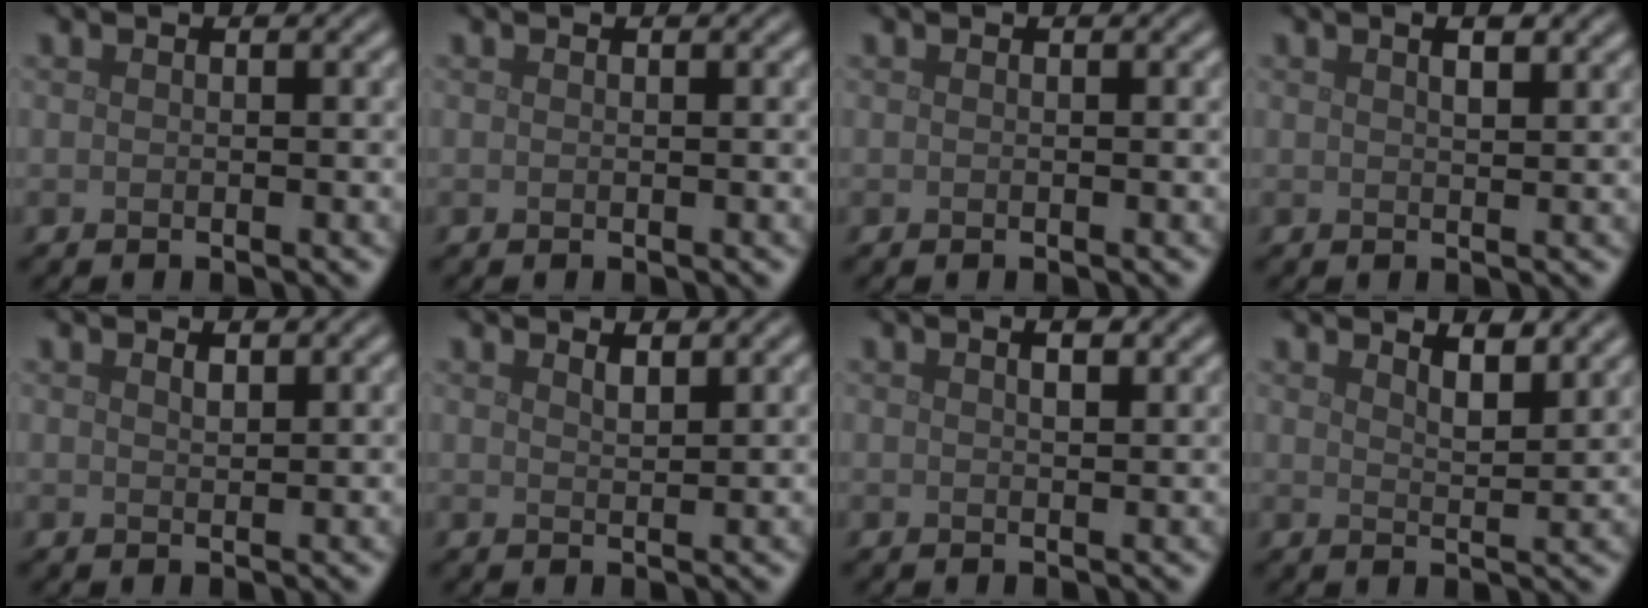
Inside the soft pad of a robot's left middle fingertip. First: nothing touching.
{"total": 0.0}
{"total": 0.0}
{"total": 1.9, "force": [1.2, 0.5, 1.3], "torque": [-0.015, 0.000, 0.020]}
{"total": 0.7, "force": [0.6, 0.2, 0.4], "torque": [-0.011, -0.003, 0.012]}
{"total": 1.1, "force": [1.0, 0.2, 0.5], "torque": [-0.010, 0.000, 0.017]}
{"total": 1.4, "force": [0.8, 0.4, 1.1], "torque": [-0.015, 0.002, 0.015]}
{"total": 2.9, "force": [2.3, 0.7, 1.6], "torque": [-0.019, -0.001, 0.035]}